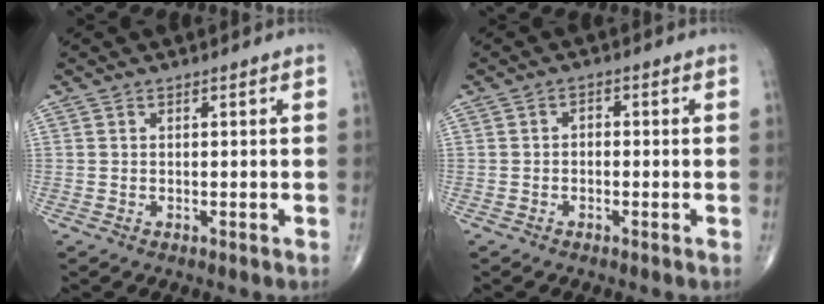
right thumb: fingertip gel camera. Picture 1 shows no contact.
{"total": 1.5, "force": [-0.4, 1.1, 1.0], "torque": [-0.008, 0.009, -0.011]}